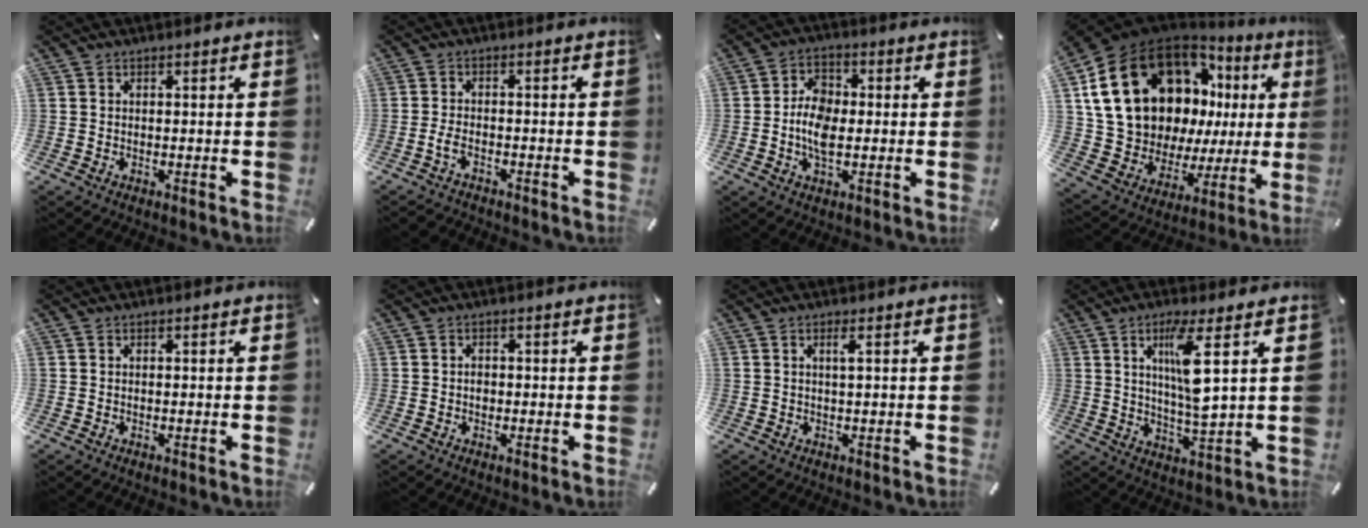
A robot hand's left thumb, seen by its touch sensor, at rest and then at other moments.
{"total": 3.4, "force": [-2.2, 1.8, 2.0], "torque": [-0.048, 0.006, -0.043]}
{"total": 8.0, "force": [-1.1, 5.2, 6.0], "torque": [-0.117, 0.007, -0.024]}
{"total": 24.3, "force": [8.4, 16.6, 15.7], "torque": [-0.303, -0.052, 0.177]}
{"total": 0.0}
{"total": 1.4, "force": [-0.2, 1.2, 0.8], "torque": [-0.016, 0.005, -0.006]}
{"total": 1.9, "force": [0.6, 0.1, 1.8], "torque": [-0.037, 0.000, 0.009]}
{"total": 10.6, "force": [3.7, 1.4, 9.9], "torque": [-0.179, -0.012, 0.053]}